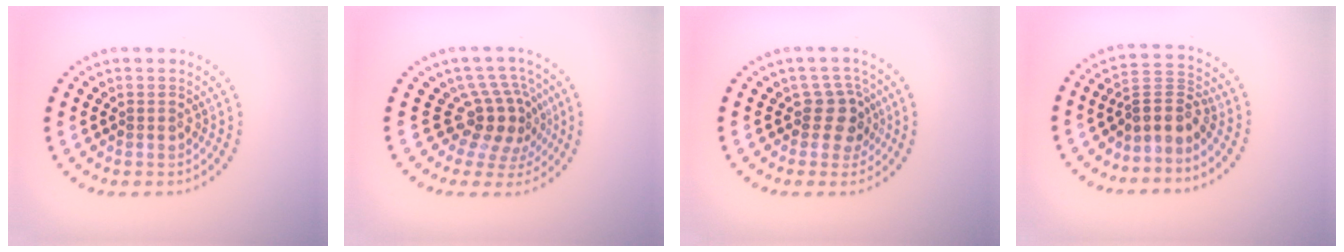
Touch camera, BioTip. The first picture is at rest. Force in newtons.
{"total": 4.0, "press": 2.8, "slide": 2.9}
{"total": 2.6, "press": 2.0, "slide": 1.5}
{"total": 3.0, "press": 2.0, "slide": 2.2}